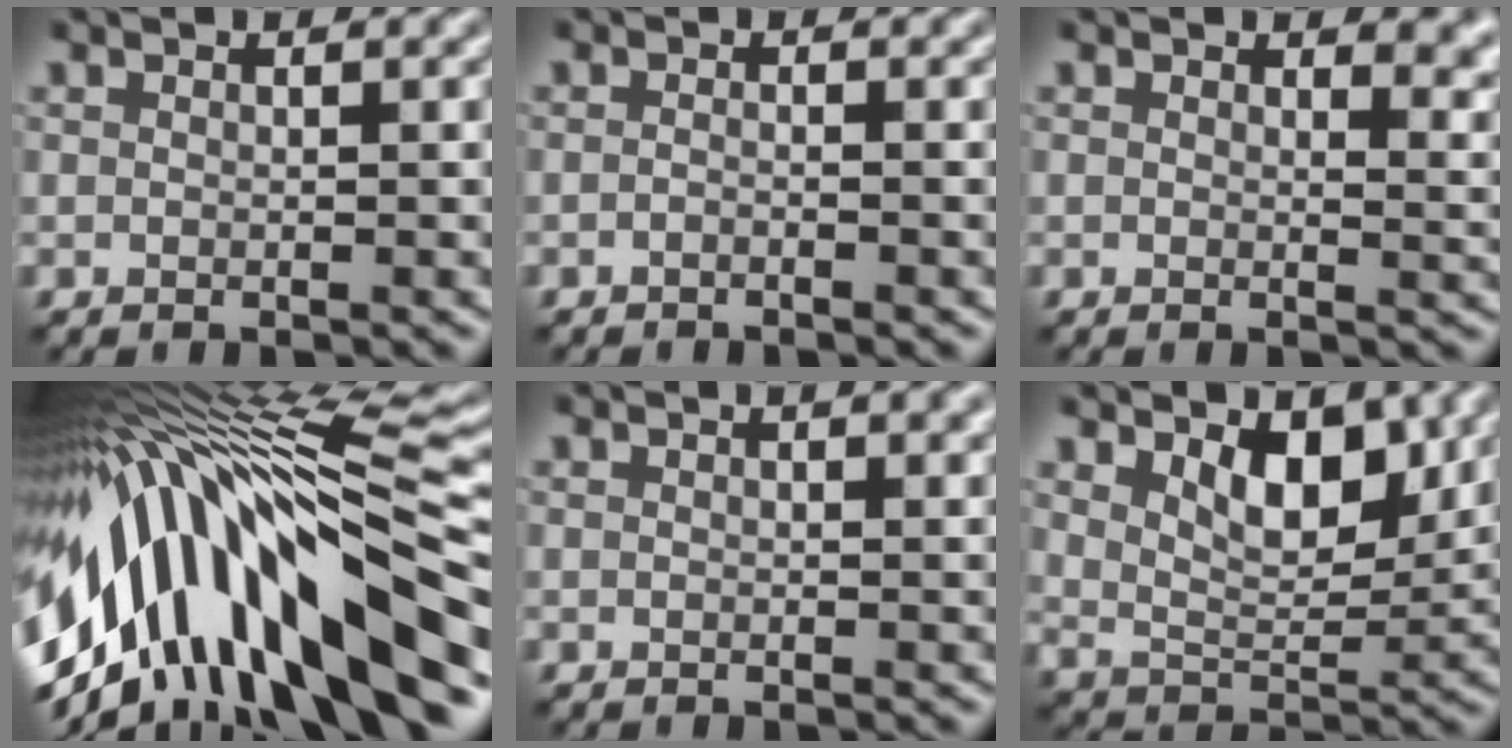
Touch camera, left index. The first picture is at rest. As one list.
[{"total": 0.8, "force": [-0.7, 0.0, 0.1], "torque": [-0.009, -0.008, -0.014]}, {"total": 2.9, "force": [2.0, 1.2, 1.6], "torque": [-0.019, -0.003, 0.026]}, {"total": 15.6, "force": [-4.2, 5.9, 13.8], "torque": [-0.251, 0.014, -0.060]}, {"total": 1.6, "force": [1.0, 0.5, 1.1], "torque": [-0.006, 0.004, 0.012]}, {"total": 5.2, "force": [2.4, 3.0, 3.5], "torque": [-0.071, -0.015, 0.038]}]